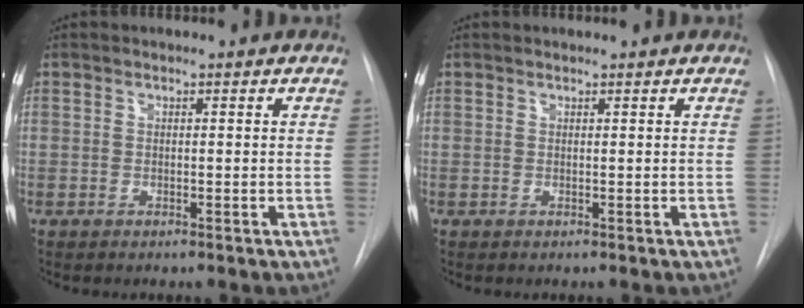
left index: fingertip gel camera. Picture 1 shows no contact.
{"total": 1.2, "force": [1.2, -0.1, 0.2], "torque": [-0.006, 0.014, 0.020]}